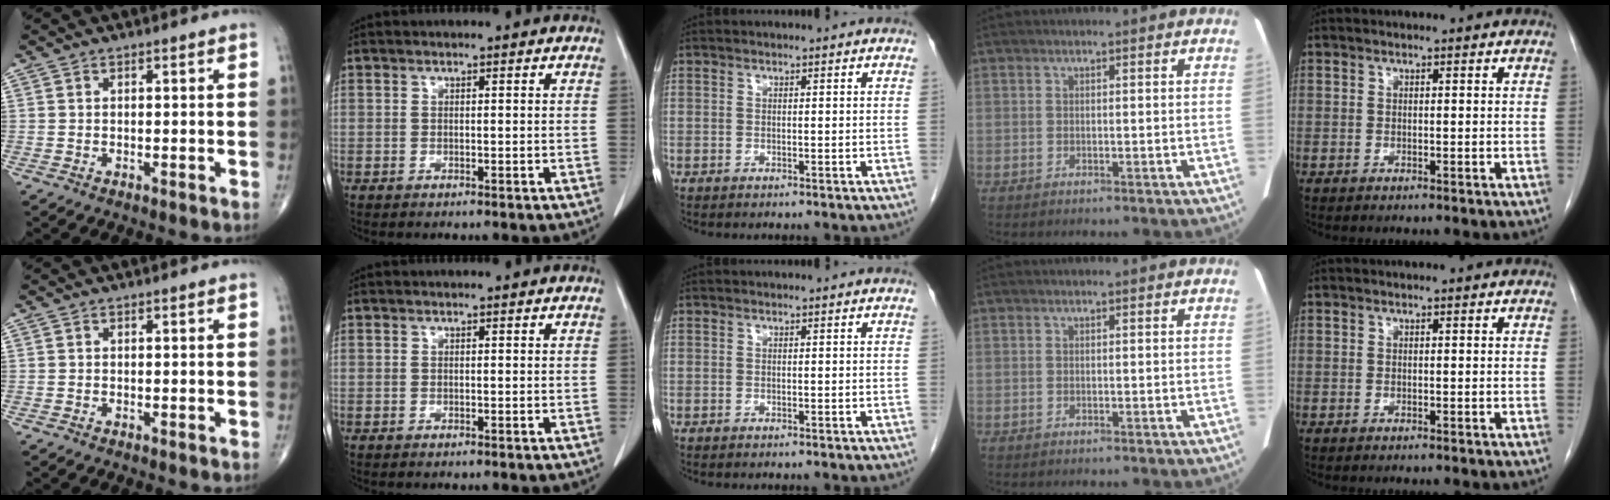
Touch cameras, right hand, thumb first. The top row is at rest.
{}